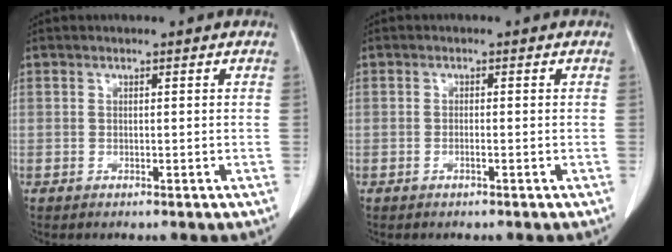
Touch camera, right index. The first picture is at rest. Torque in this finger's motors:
{"motor_torque": [-0.17, 0.11, -0.02, -0.01]}